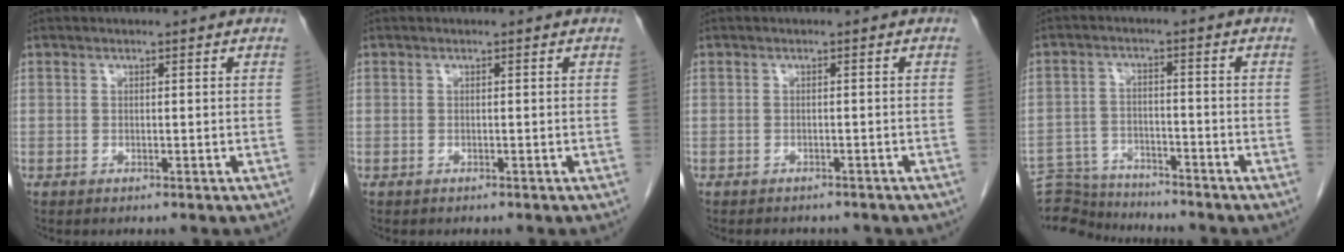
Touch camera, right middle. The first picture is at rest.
{"total": 0.0}
{"total": 5.1, "force": [-4.4, 2.1, 1.6], "torque": [-0.018, 0.001, -0.045]}
{"total": 9.4, "force": [-9.2, 1.9, 1.0], "torque": [-0.023, 0.006, -0.155]}